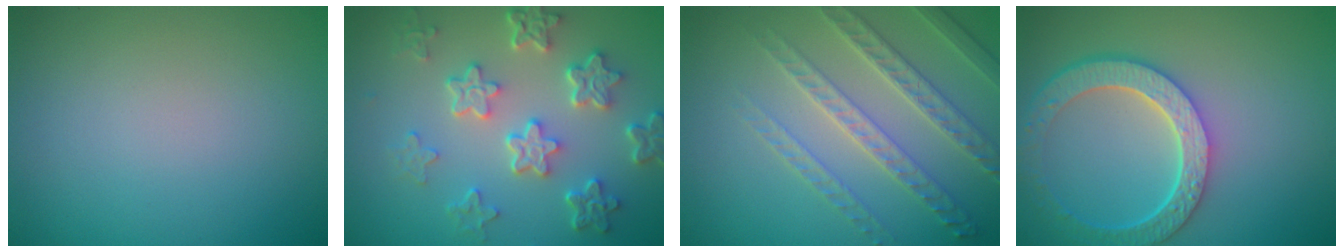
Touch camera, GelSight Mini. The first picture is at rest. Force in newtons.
{"total": 5.7, "press": 4.2, "slide": 3.8}
{"total": 4.1, "press": 4.0, "slide": 0.9}
{"total": 6.1, "press": 4.8, "slide": 3.8}